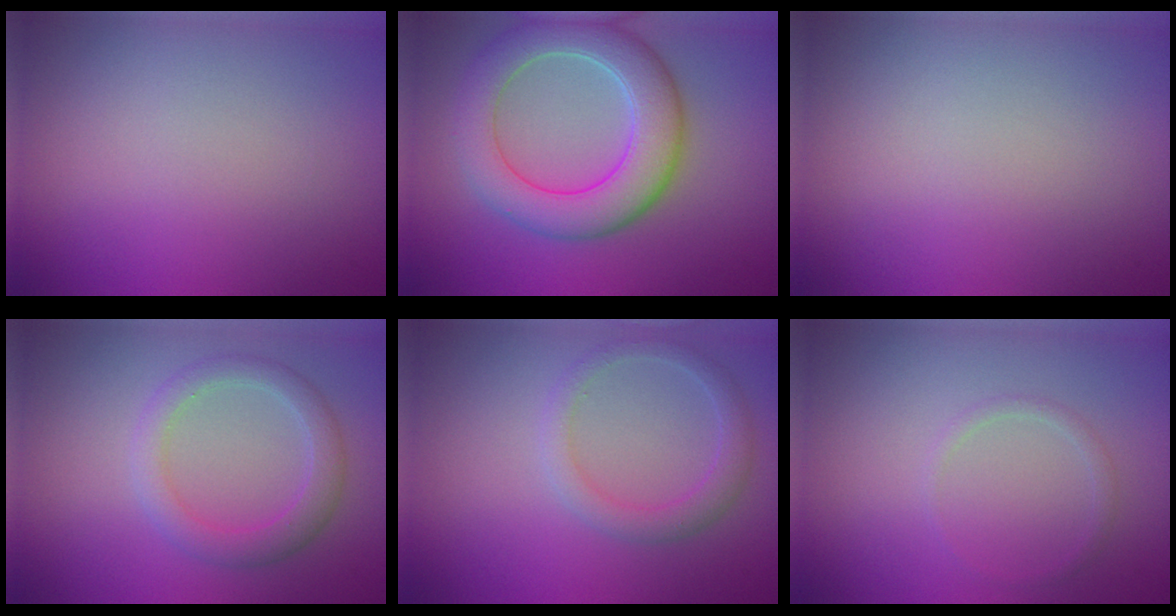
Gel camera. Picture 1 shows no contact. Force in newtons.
{"total": 7.2, "press": 7.1, "slide": 0.6}
{"total": 0.0}
{"total": 3.0, "press": 2.9, "slide": 0.3}
{"total": 2.4, "press": 2.4, "slide": 0.2}
{"total": 0.9, "press": 0.9, "slide": 0.1}